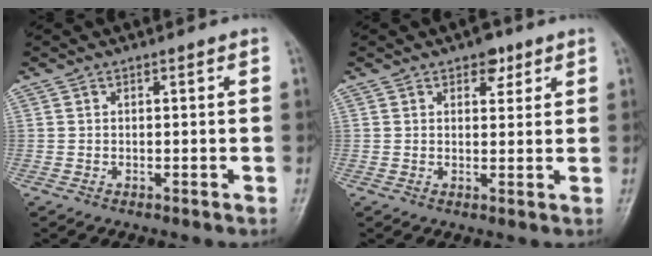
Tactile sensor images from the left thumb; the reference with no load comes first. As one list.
[{"total": 3.7, "force": [2.2, 2.2, 2.0], "torque": [-0.006, -0.008, 0.028]}]